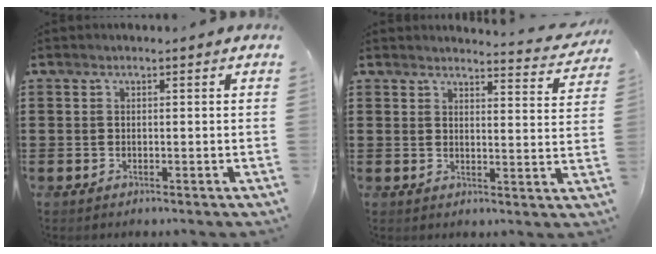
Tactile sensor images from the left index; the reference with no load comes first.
{"total": 3.3, "force": [3.2, 0.0, 0.7], "torque": [-0.018, -0.021, 0.056]}